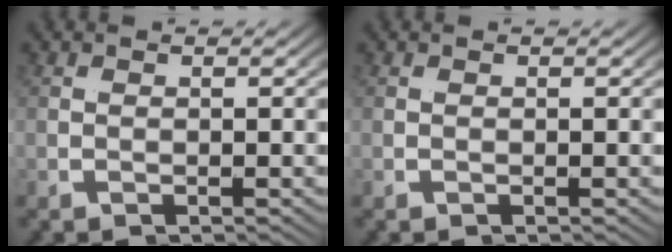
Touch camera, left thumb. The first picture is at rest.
{"total": 0.0}